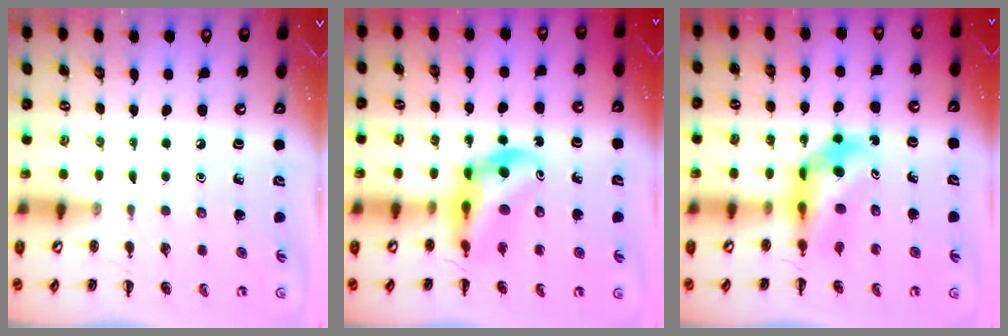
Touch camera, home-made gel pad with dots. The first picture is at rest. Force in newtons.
{"total": 8.5, "press": 8.1, "slide": 2.6}
{"total": 5.9, "press": 5.7, "slide": 1.2}